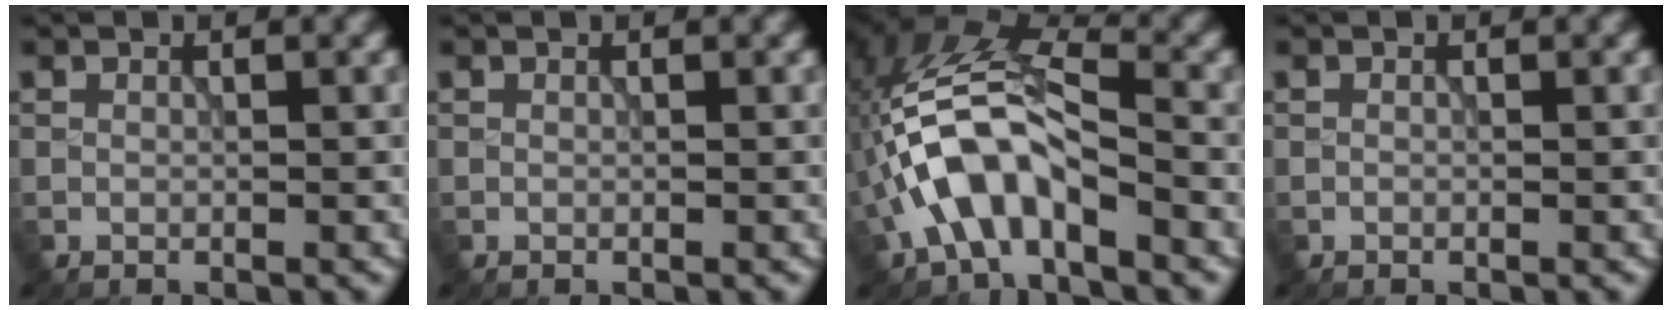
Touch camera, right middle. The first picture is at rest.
{"total": 0.0}
{"total": 7.7, "force": [-2.9, 3.4, 6.2], "torque": [-0.131, 0.015, -0.052]}
{"total": 0.0}